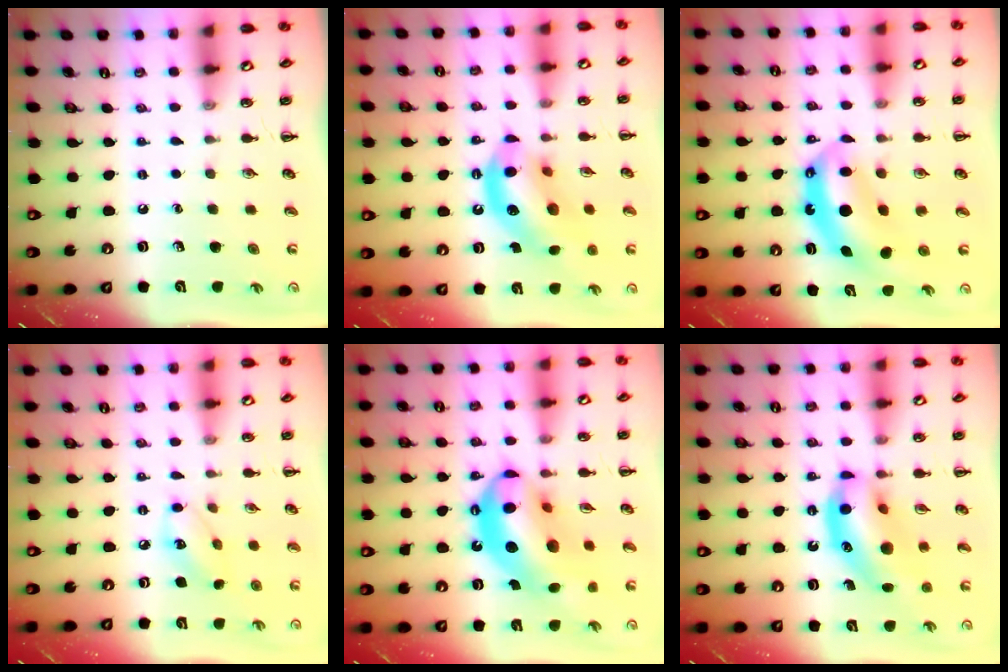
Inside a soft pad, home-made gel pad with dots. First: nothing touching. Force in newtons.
{"total": 14.3, "press": 13.8, "slide": 3.6}
{"total": 7.9, "press": 7.7, "slide": 1.6}
{"total": 7.4, "press": 7.4, "slide": 0.6}
{"total": 20.3, "press": 19.6, "slide": 5.5}
{"total": 15.9, "press": 15.5, "slide": 3.7}